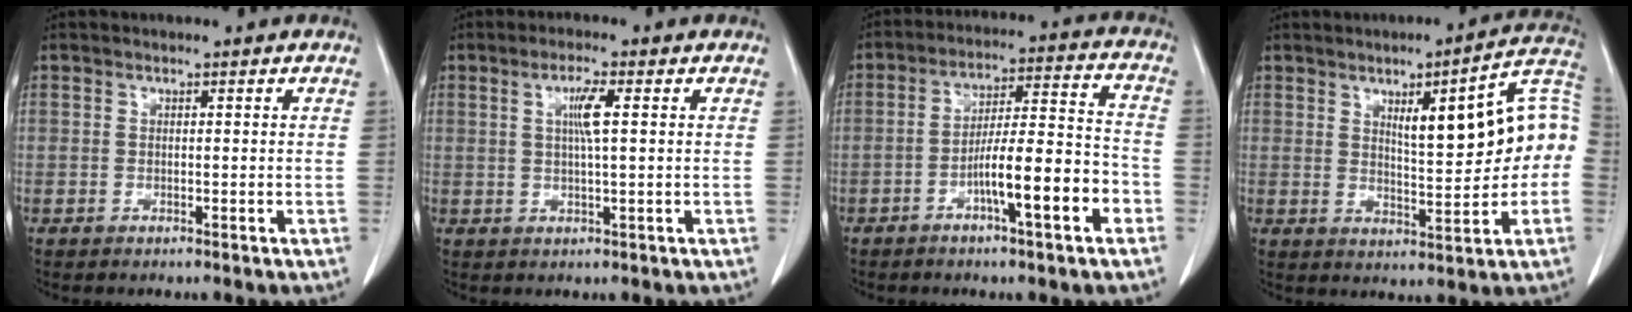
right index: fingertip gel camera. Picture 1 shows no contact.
{"total": 3.9, "force": [0.9, 0.1, 3.8], "torque": [-0.070, 0.000, 0.016]}
{"total": 11.3, "force": [-4.7, 1.1, 10.2], "torque": [-0.161, 0.017, -0.074]}
{"total": 13.4, "force": [1.4, 2.7, 13.0], "torque": [-0.173, 0.033, 0.022]}